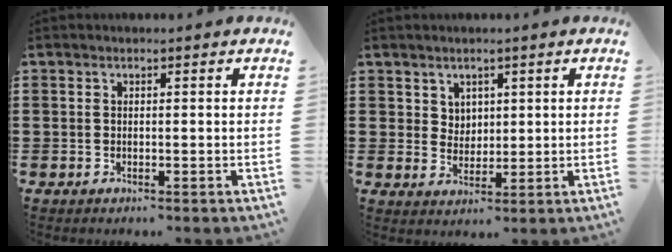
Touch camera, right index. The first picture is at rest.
{"total": 3.1, "force": [1.9, 2.4, 0.4], "torque": [-0.010, 0.006, 0.035]}